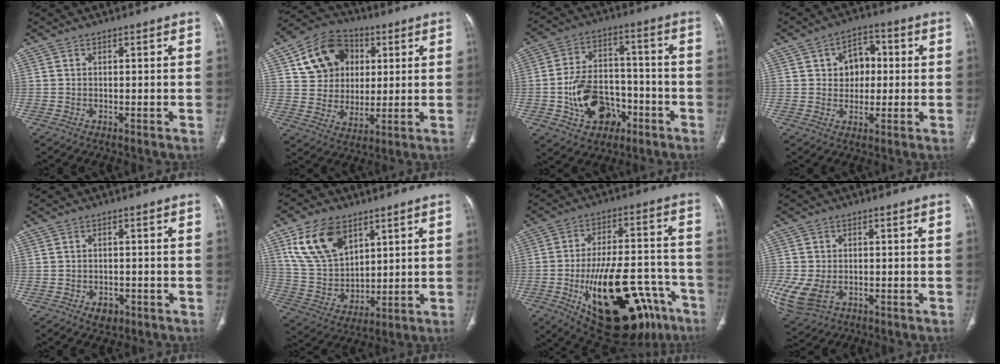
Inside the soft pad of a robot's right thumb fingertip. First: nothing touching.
{"total": 15.2, "force": [5.1, 11.9, 7.8], "torque": [-0.101, -0.003, 0.088]}
{"total": 14.7, "force": [-5.1, 10.3, 9.1], "torque": [-0.129, 0.044, -0.077]}
{"total": 7.6, "force": [1.2, 5.8, 4.8], "torque": [-0.037, 0.012, 0.014]}
{"total": 2.8, "force": [-1.3, 2.0, 1.5], "torque": [-0.009, 0.004, -0.012]}
{"total": 15.4, "force": [7.8, 9.9, 8.9], "torque": [-0.139, -0.032, 0.168]}
{"total": 28.8, "force": [-12.8, 13.1, 22.2], "torque": [-0.287, 0.051, -0.175]}
{"total": 10.9, "force": [-3.1, 7.5, 7.2], "torque": [-0.187, -0.008, -0.043]}